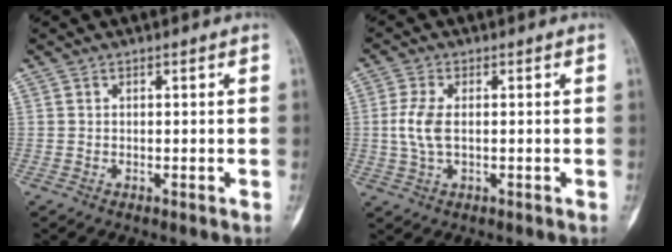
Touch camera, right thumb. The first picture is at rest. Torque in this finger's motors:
{"motor_torque": [1.23, 0.46, 0.54, -0.41, 0.10]}